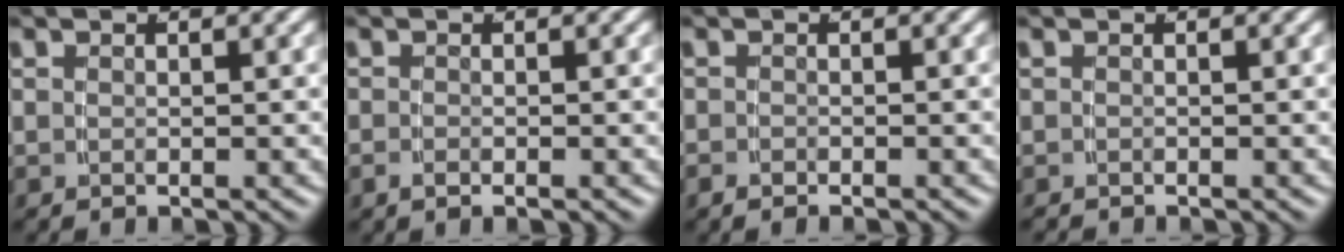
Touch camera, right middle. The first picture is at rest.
{"total": 0.9, "force": [-0.6, 0.3, 0.5], "torque": [-0.013, -0.002, -0.011]}
{"total": 0.8, "force": [-0.7, 0.2, 0.2], "torque": [-0.008, -0.004, -0.013]}
{"total": 0.5, "force": [-0.5, -0.1, -0.1], "torque": [-0.001, -0.007, -0.006]}